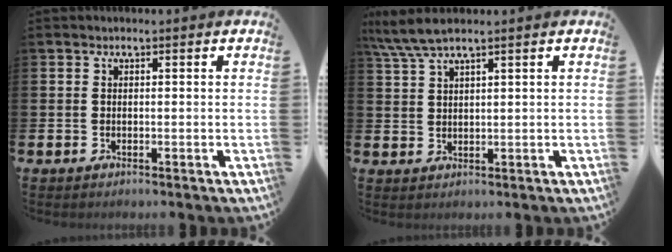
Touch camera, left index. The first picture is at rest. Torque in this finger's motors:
{"motor_torque": [0.01, -0.08, 0.27, 0.07]}